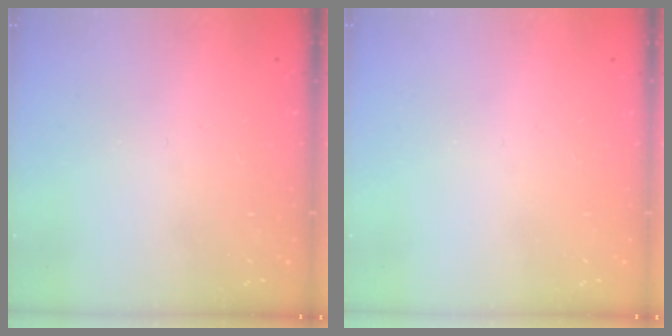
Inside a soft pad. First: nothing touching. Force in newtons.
{"total": 0.0}